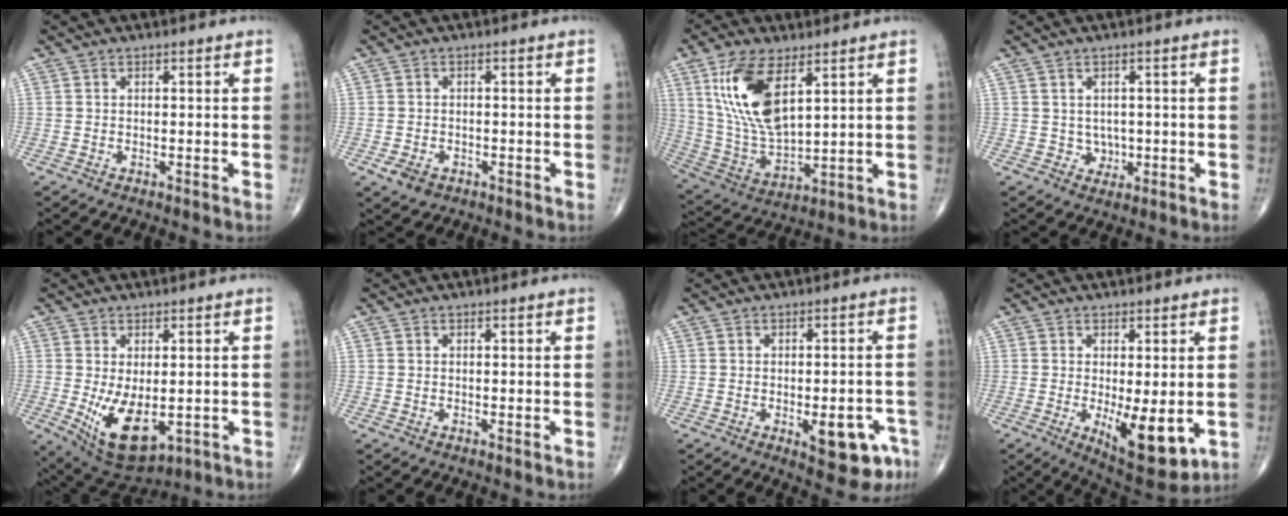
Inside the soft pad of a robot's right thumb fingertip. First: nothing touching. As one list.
[{"total": 3.1, "force": [-1.5, 2.1, 1.7], "torque": [-0.027, 0.001, -0.022]}, {"total": 15.7, "force": [6.6, 7.0, 12.5], "torque": [-0.240, -0.025, 0.138]}, {"total": 2.5, "force": [-0.1, 2.3, 1.2], "torque": [-0.003, 0.002, 0.003]}, {"total": 10.8, "force": [-1.9, 5.7, 8.9], "torque": [-0.141, -0.016, -0.010]}, {"total": 0.0}, {"total": 9.1, "force": [-3.7, 3.9, 7.4], "torque": [-0.066, 0.013, -0.037]}, {"total": 10.5, "force": [-2.0, 3.9, 9.6], "torque": [-0.129, -0.027, -0.018]}]